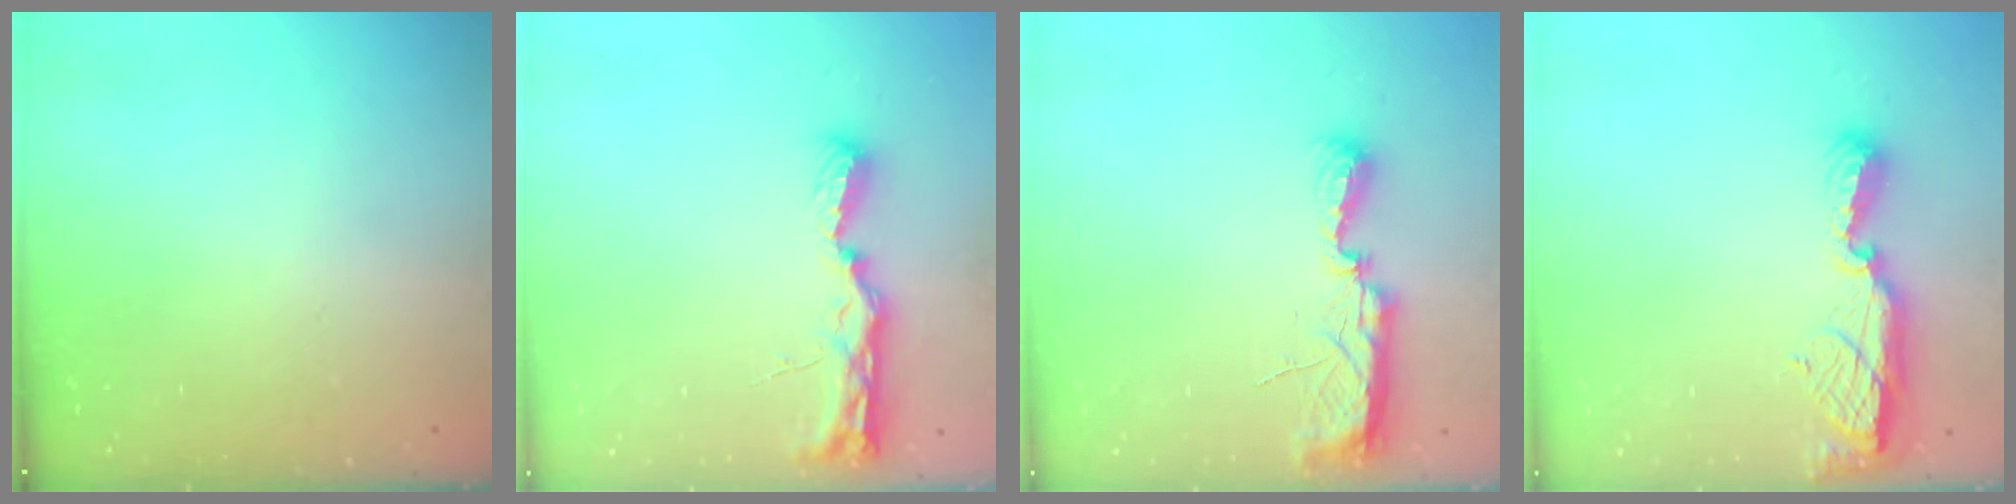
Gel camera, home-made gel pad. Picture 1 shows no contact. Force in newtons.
{"total": 9.6, "press": 9.3, "slide": 2.4}
{"total": 8.5, "press": 8.3, "slide": 2.0}
{"total": 9.0, "press": 9.0, "slide": 0.8}